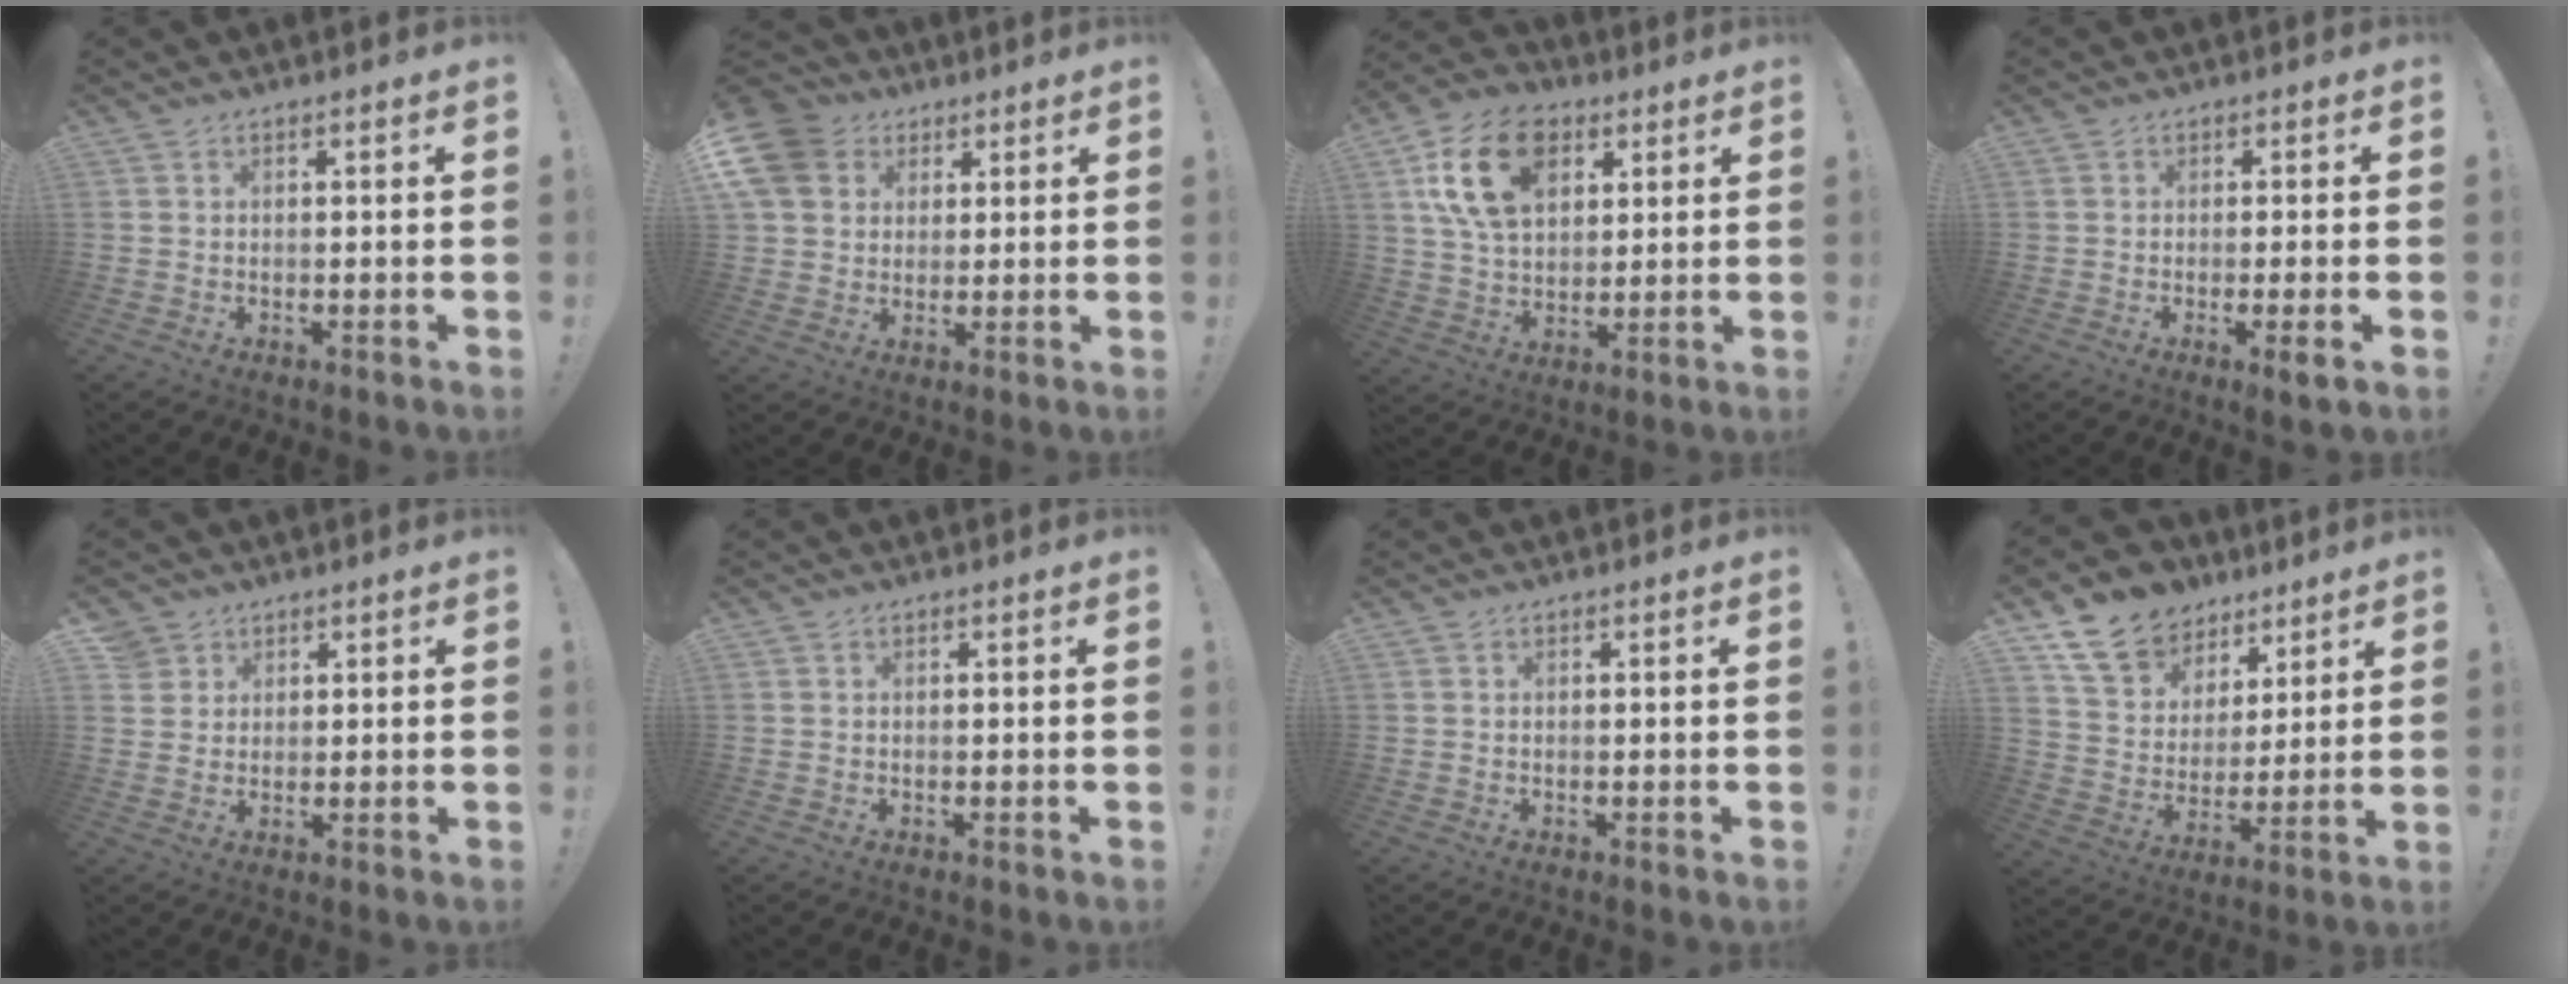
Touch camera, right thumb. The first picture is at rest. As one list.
[{"total": 11.8, "force": [4.2, 9.8, 5.0], "torque": [-0.095, -0.013, 0.087]}, {"total": 18.2, "force": [7.1, 12.5, 11.1], "torque": [-0.180, -0.016, 0.137]}, {"total": 3.7, "force": [-1.1, -0.4, 3.6], "torque": [-0.062, -0.002, -0.016]}, {"total": 3.6, "force": [2.3, 2.8, 0.4], "torque": [-0.003, -0.009, 0.042]}, {"total": 0.0}, {"total": 0.0}, {"total": 14.0, "force": [9.3, 9.6, 4.2], "torque": [-0.072, -0.057, 0.179]}]